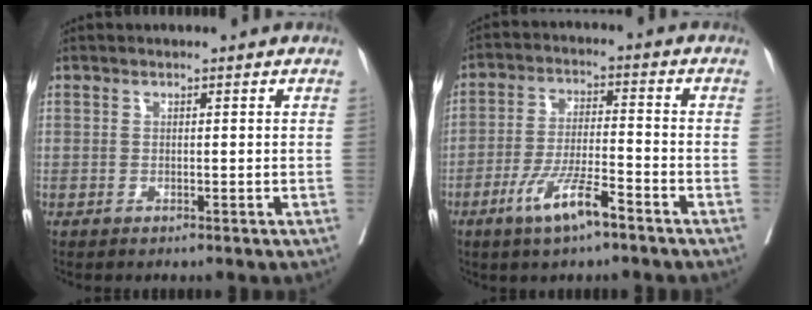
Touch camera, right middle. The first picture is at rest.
{"total": 8.1, "force": [-5.0, 0.9, 6.3], "torque": [-0.125, -0.011, -0.090]}